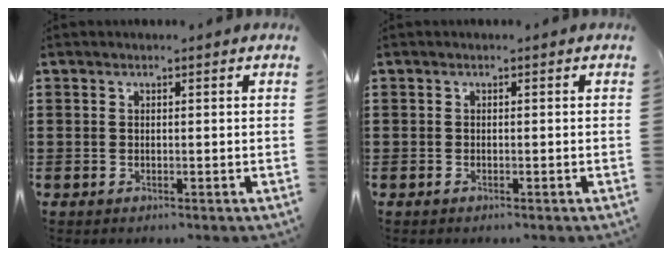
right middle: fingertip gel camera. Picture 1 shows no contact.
{"total": 0.0}